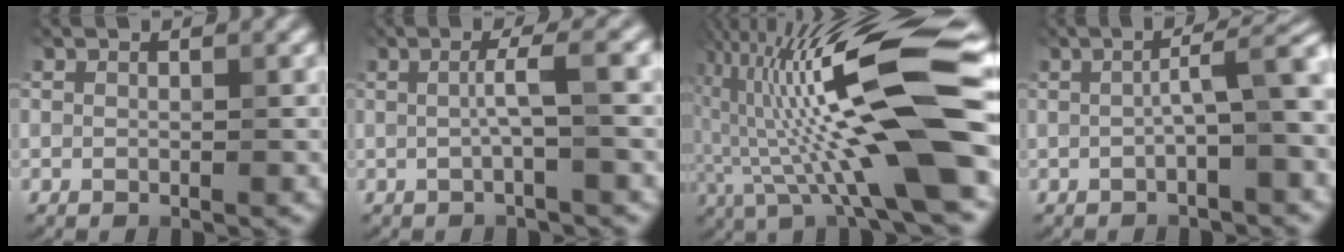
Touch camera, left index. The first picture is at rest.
{"total": 2.5, "force": [0.0, -0.1, 2.5], "torque": [-0.051, 0.011, -0.002]}
{"total": 15.2, "force": [-0.1, 2.0, 15.0], "torque": [-0.257, 0.031, -0.003]}
{"total": 4.1, "force": [-0.3, 0.5, 4.1], "torque": [-0.067, 0.021, -0.009]}